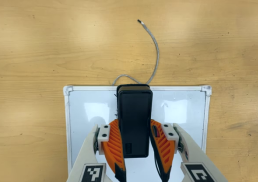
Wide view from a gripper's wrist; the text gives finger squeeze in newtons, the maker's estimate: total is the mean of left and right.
{"total": 7.1, "left": 6.0, "right": 8.2}